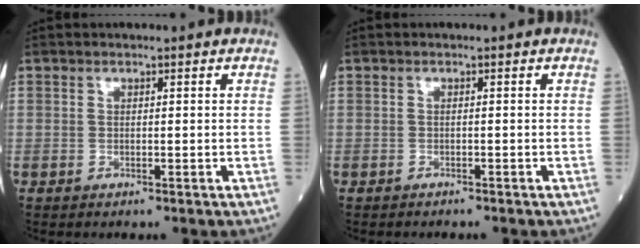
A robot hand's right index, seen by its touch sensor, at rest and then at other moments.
{"total": 1.3, "force": [-1.2, 0.3, 0.4], "torque": [-0.010, -0.002, -0.015]}